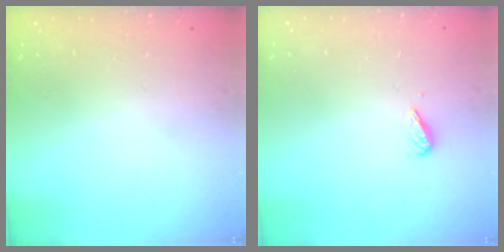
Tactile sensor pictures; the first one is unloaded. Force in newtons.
{"total": 2.7, "press": 2.7, "slide": 0.6}